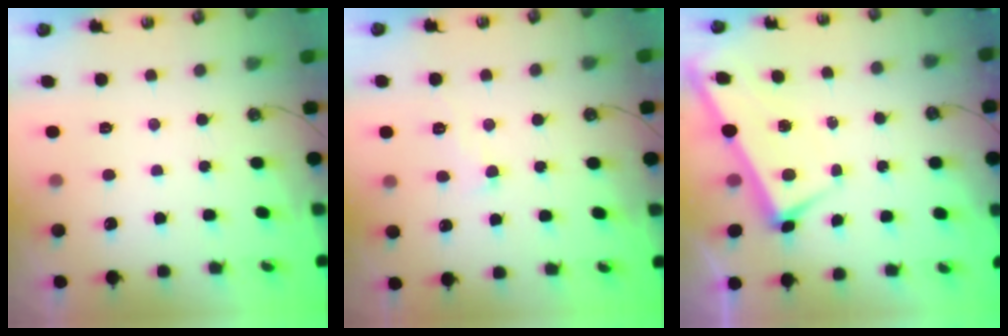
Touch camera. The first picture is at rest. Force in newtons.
{"total": 0.9, "press": 0.9, "slide": 0.2}
{"total": 2.4, "press": 2.4, "slide": 0.1}